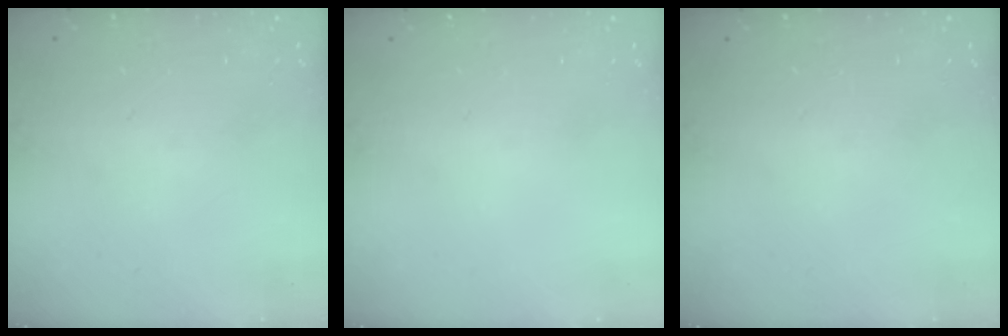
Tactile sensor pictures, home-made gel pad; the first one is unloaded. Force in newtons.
{"total": 0.0}
{"total": 0.0}